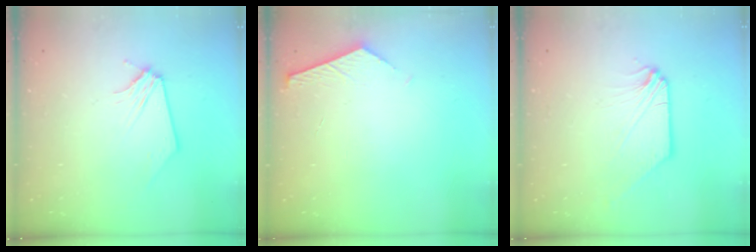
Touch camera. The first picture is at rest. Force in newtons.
{"total": 4.0, "press": 4.0, "slide": 0.4}
{"total": 0.0}